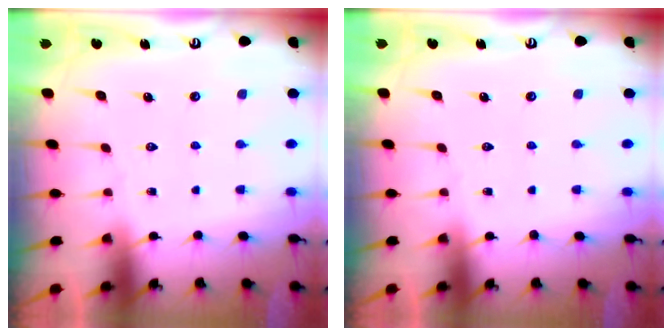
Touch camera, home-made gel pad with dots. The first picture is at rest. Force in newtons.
{"total": 0.0}